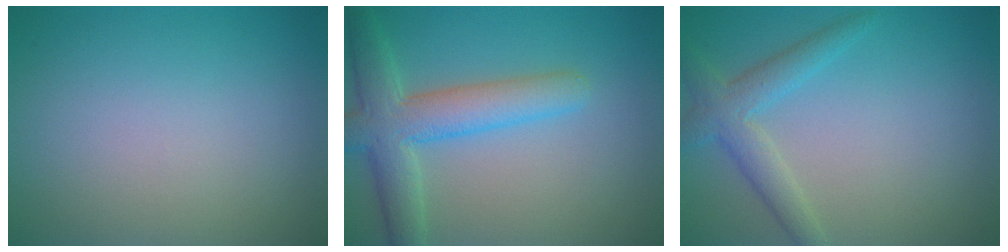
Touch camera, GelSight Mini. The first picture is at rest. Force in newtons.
{"total": 5.8, "press": 5.8, "slide": 0.5}
{"total": 3.2, "press": 3.2, "slide": 0.1}